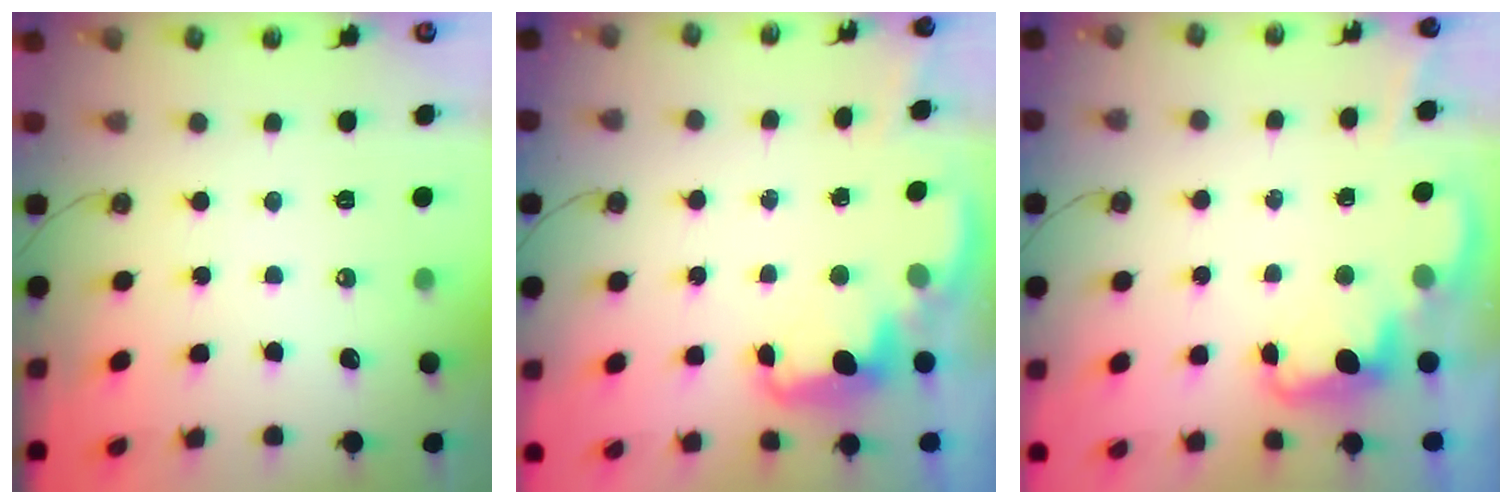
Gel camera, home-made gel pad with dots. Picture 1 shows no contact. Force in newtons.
{"total": 2.5, "press": 2.5, "slide": 0.5}
{"total": 2.2, "press": 2.1, "slide": 0.5}